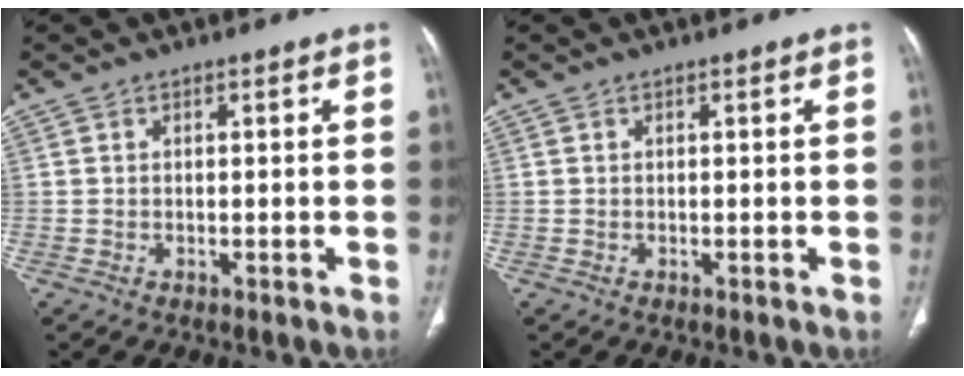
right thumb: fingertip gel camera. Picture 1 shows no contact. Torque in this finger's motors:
{"motor_torque": [0.00, 0.00, 0.00, 0.00, 0.00]}